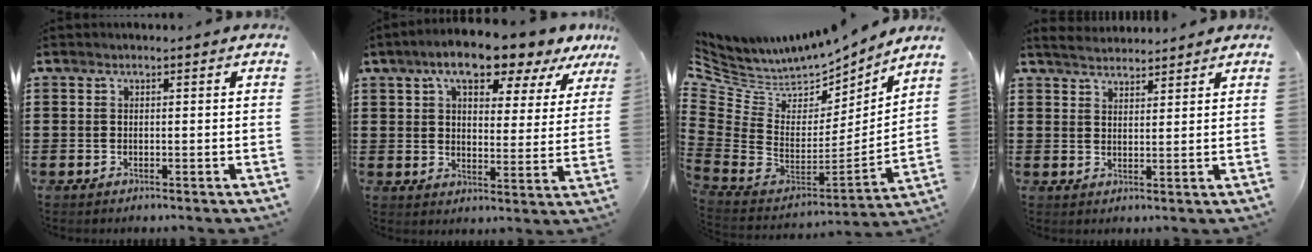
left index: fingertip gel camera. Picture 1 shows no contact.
{"total": 9.3, "force": [7.4, 2.3, 5.3], "torque": [-0.098, -0.026, 0.125]}
{"total": 5.7, "force": [4.8, 3.0, 0.9], "torque": [-0.062, -0.060, 0.084]}
{"total": 3.0, "force": [3.0, 0.4, 0.3], "torque": [-0.015, -0.003, 0.056]}